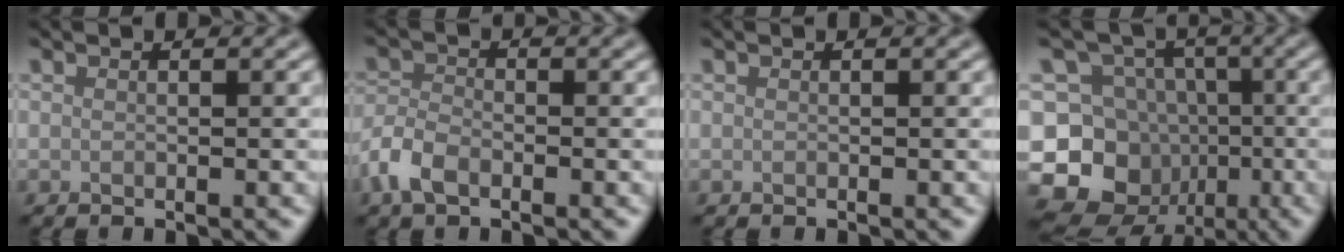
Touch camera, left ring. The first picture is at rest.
{"total": 3.0, "force": [-1.9, 1.6, 1.8], "torque": [-0.034, 0.002, -0.048]}
{"total": 0.0}
{"total": 13.6, "force": [-5.7, 11.7, 4.0], "torque": [-0.109, -0.015, -0.105]}